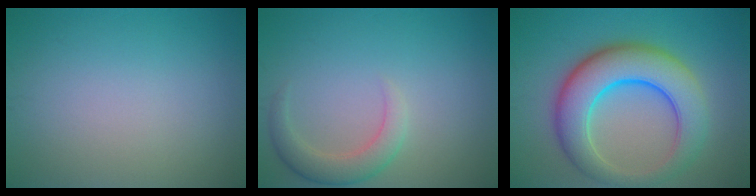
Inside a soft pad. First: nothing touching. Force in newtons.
{"total": 2.9, "press": 2.9, "slide": 0.4}
{"total": 9.0, "press": 9.0, "slide": 0.3}